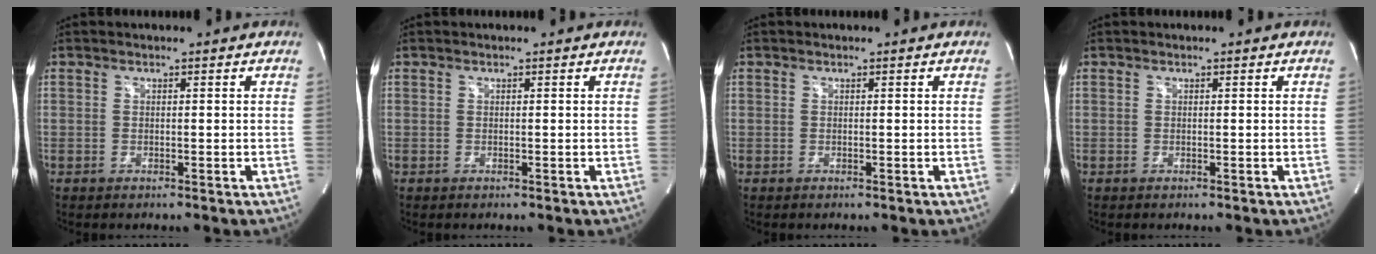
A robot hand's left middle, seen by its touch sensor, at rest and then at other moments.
{"total": 0.0}
{"total": 0.0}
{"total": 0.0}